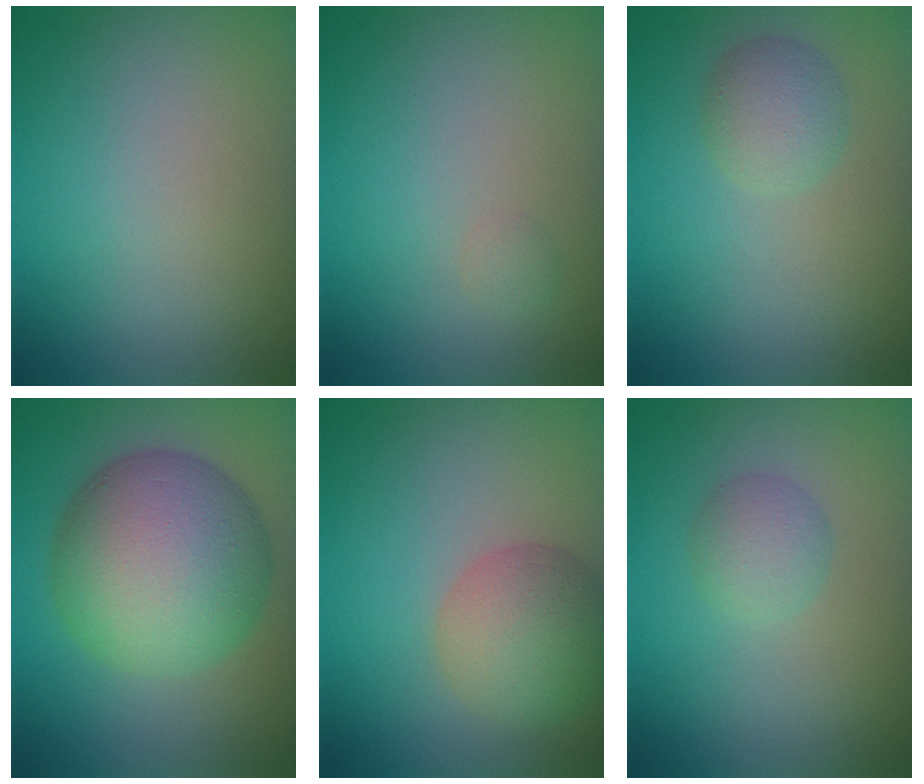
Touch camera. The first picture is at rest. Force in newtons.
{"total": 0.6, "press": 0.6, "slide": 0.0}
{"total": 2.6, "press": 2.6, "slide": 0.1}
{"total": 11.8, "press": 11.8, "slide": 0.2}
{"total": 5.2, "press": 5.2, "slide": 0.3}
{"total": 2.1, "press": 2.1, "slide": 0.1}